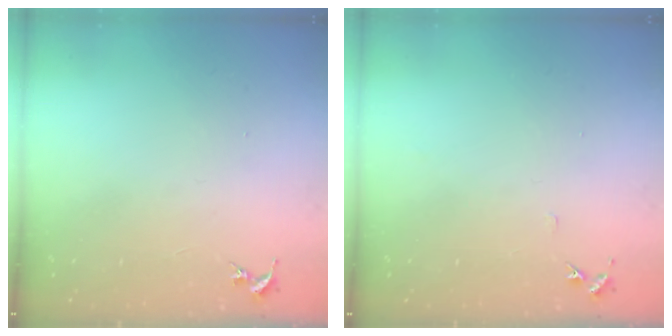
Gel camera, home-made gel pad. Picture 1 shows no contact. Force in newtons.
{"total": 4.0, "press": 4.0, "slide": 0.5}